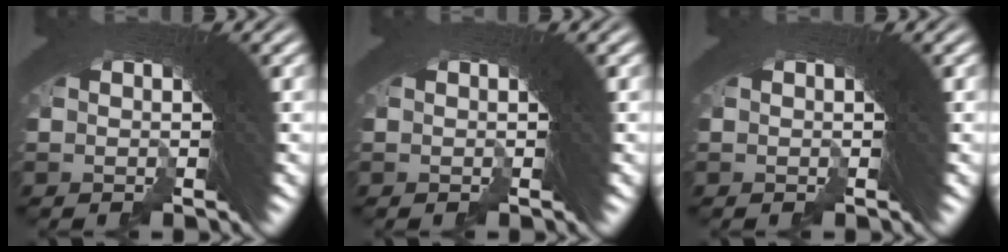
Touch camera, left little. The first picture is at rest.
{"total": 0.0}
{"total": 0.0}